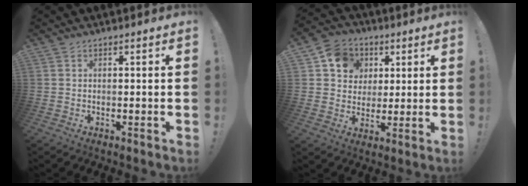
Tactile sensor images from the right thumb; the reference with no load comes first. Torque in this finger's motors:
{"motor_torque": [0.21, 0.43, 0.29, -0.38, 0.00]}